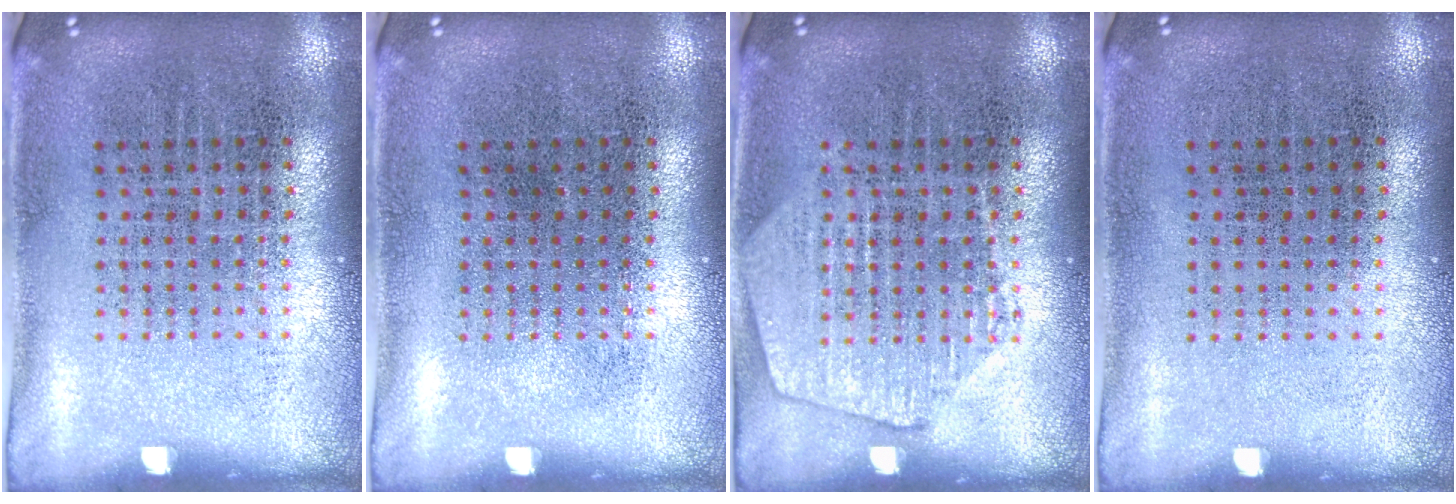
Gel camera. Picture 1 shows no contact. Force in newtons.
{"total": 0.0}
{"total": 2.0, "press": 2.0, "slide": 0.3}
{"total": 0.0}